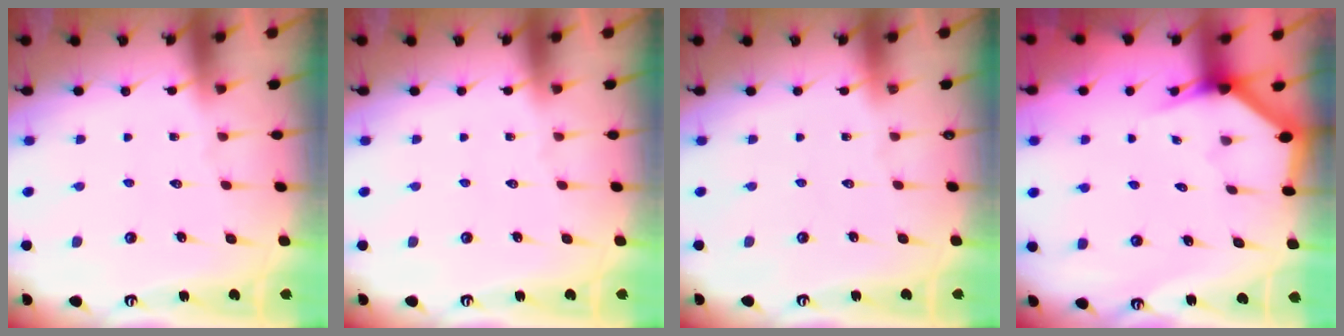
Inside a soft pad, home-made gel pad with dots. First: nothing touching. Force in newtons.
{"total": 0.0}
{"total": 0.0}
{"total": 2.7, "press": 2.7, "slide": 0.1}